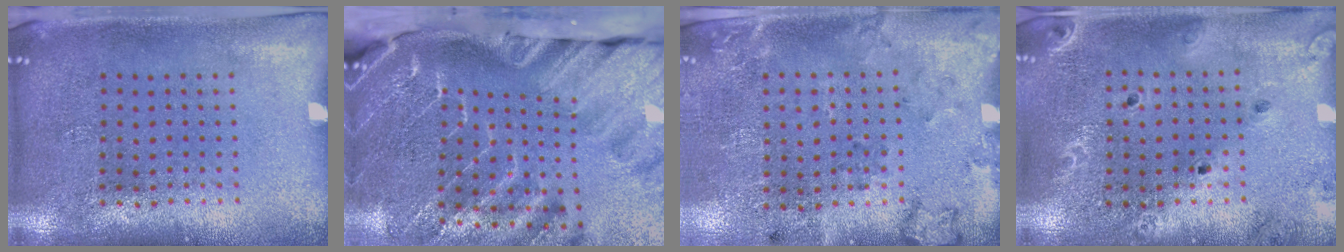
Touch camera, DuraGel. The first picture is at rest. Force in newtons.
{"total": 4.6, "press": 3.4, "slide": 3.1}
{"total": 2.0, "press": 1.4, "slide": 1.5}
{"total": 1.7, "press": 1.7, "slide": 0.4}